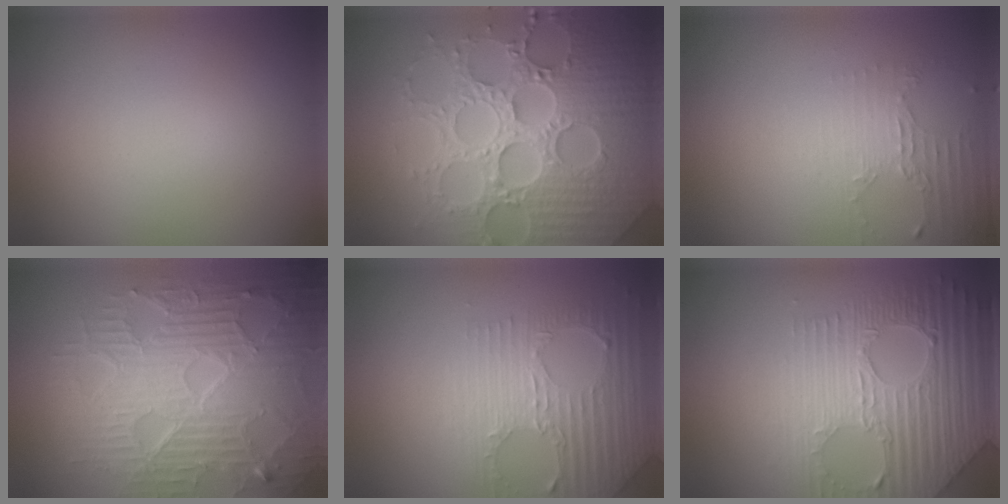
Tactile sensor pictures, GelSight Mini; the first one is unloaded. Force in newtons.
{"total": 8.0, "press": 7.8, "slide": 1.7}
{"total": 2.1, "press": 1.5, "slide": 1.4}
{"total": 9.2, "press": 6.6, "slide": 6.5}
{"total": 3.2, "press": 3.1, "slide": 0.7}
{"total": 7.4, "press": 5.4, "slide": 5.1}